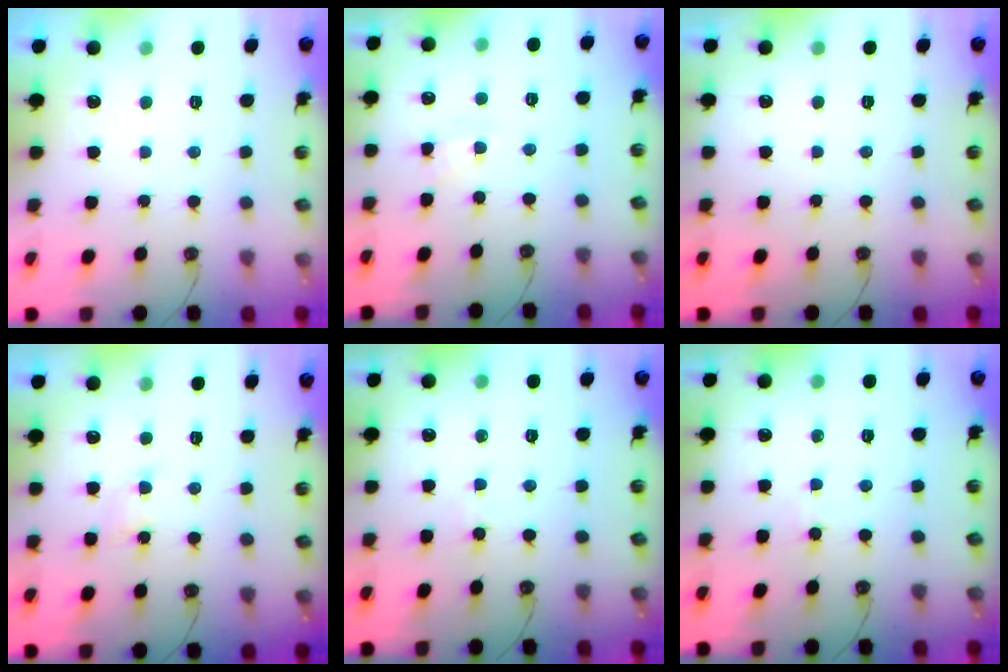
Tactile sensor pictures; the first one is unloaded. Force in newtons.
{"total": 5.0, "press": 4.9, "slide": 0.6}
{"total": 0.0}
{"total": 2.9, "press": 2.9, "slide": 0.6}
{"total": 2.4, "press": 2.4, "slide": 0.2}
{"total": 2.4, "press": 2.4, "slide": 0.2}